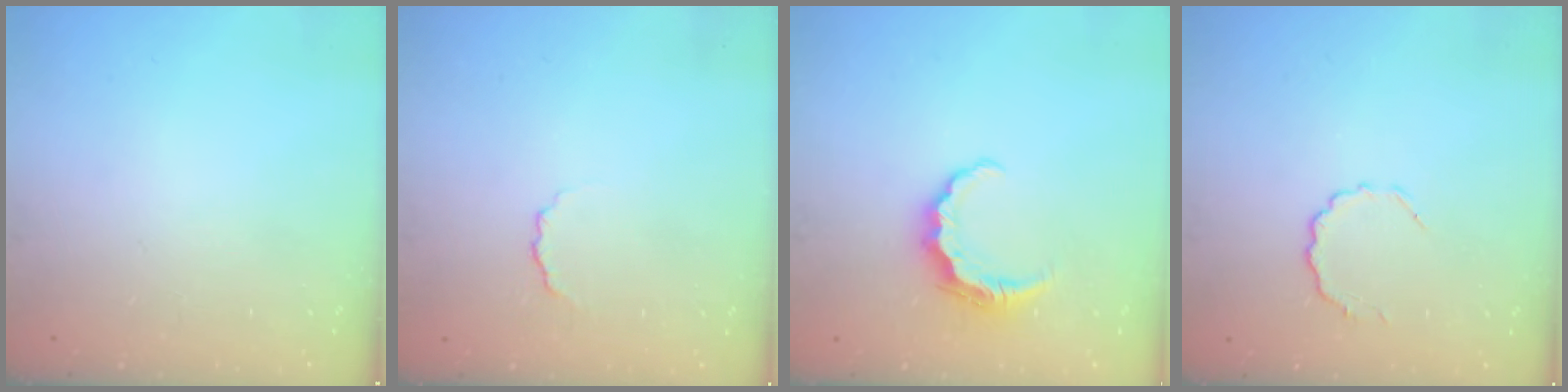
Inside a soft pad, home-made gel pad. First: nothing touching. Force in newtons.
{"total": 3.1, "press": 3.0, "slide": 0.7}
{"total": 6.6, "press": 6.6, "slide": 0.3}
{"total": 5.3, "press": 5.2, "slide": 1.1}